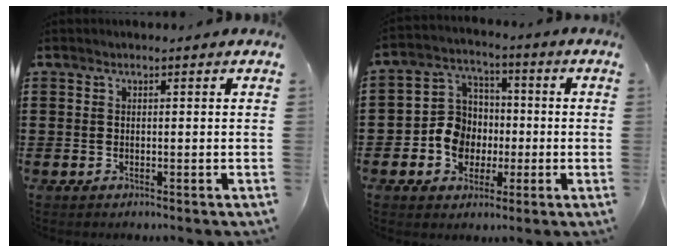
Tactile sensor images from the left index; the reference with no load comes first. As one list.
[{"total": 7.9, "force": [-1.4, 7.2, 2.9], "torque": [-0.086, 0.023, -0.024]}]